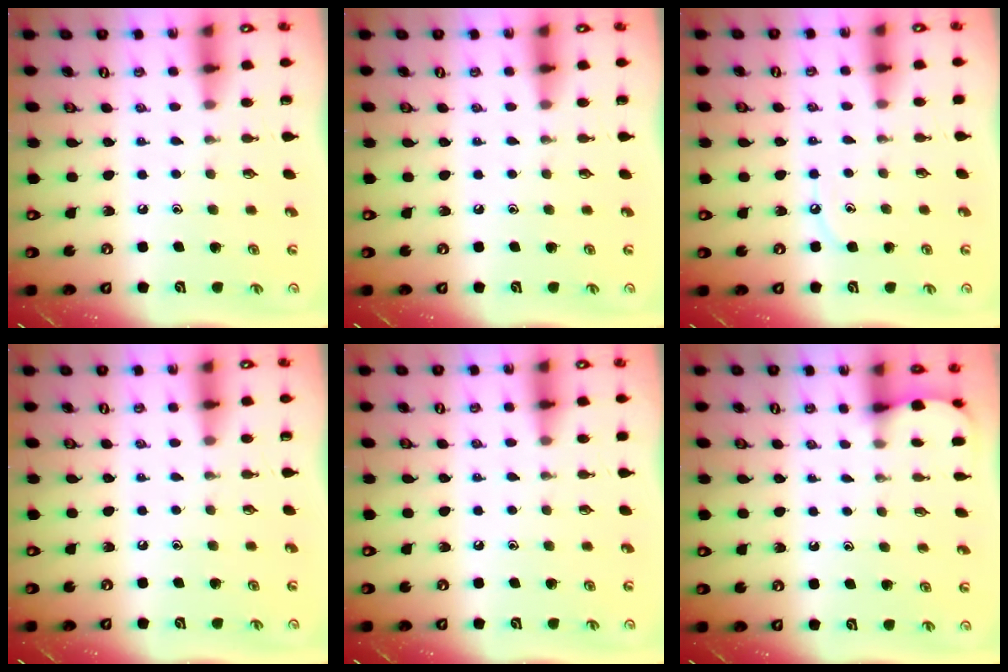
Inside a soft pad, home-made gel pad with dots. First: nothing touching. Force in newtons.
{"total": 0.0}
{"total": 4.6, "press": 4.6, "slide": 0.4}
{"total": 0.0}
{"total": 3.7, "press": 3.6, "slide": 0.4}
{"total": 1.8, "press": 1.7, "slide": 0.2}